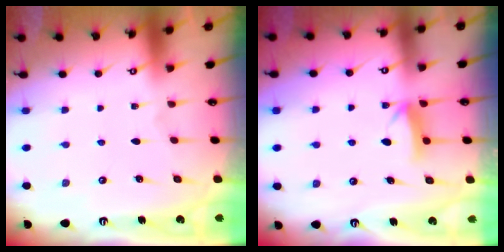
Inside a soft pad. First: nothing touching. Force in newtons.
{"total": 5.9, "press": 5.9, "slide": 0.8}